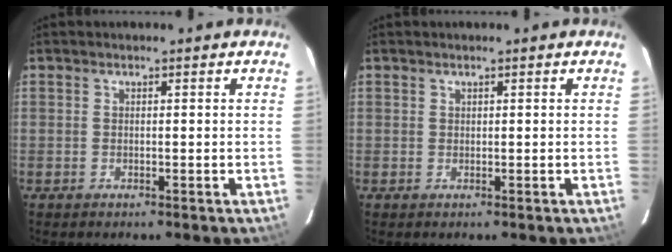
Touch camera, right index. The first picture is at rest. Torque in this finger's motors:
{"motor_torque": [0.00, 0.00, 0.00, 0.00]}